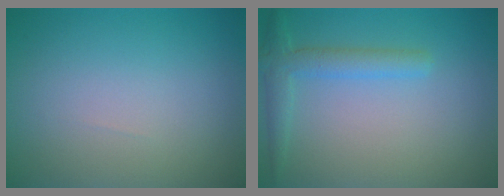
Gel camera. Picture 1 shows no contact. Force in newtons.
{"total": 2.6, "press": 2.6, "slide": 0.2}